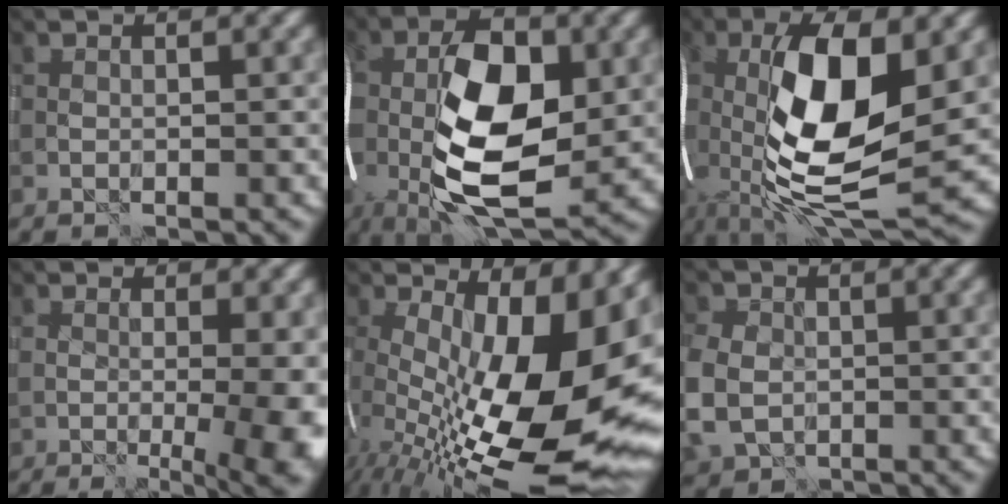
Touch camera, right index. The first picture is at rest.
{"total": 14.2, "force": [-1.4, 6.6, 12.5], "torque": [-0.225, 0.008, -0.034]}
{"total": 15.0, "force": [-0.2, 5.7, 13.9], "torque": [-0.262, -0.001, -0.010]}
{"total": 8.9, "force": [-0.3, 3.7, 8.1], "torque": [-0.061, -0.007, -0.004]}
{"total": 18.8, "force": [-1.5, 7.9, 16.9], "torque": [-0.244, -0.022, -0.015]}
{"total": 6.4, "force": [-1.0, 5.1, 3.7], "torque": [-0.106, -0.013, -0.020]}